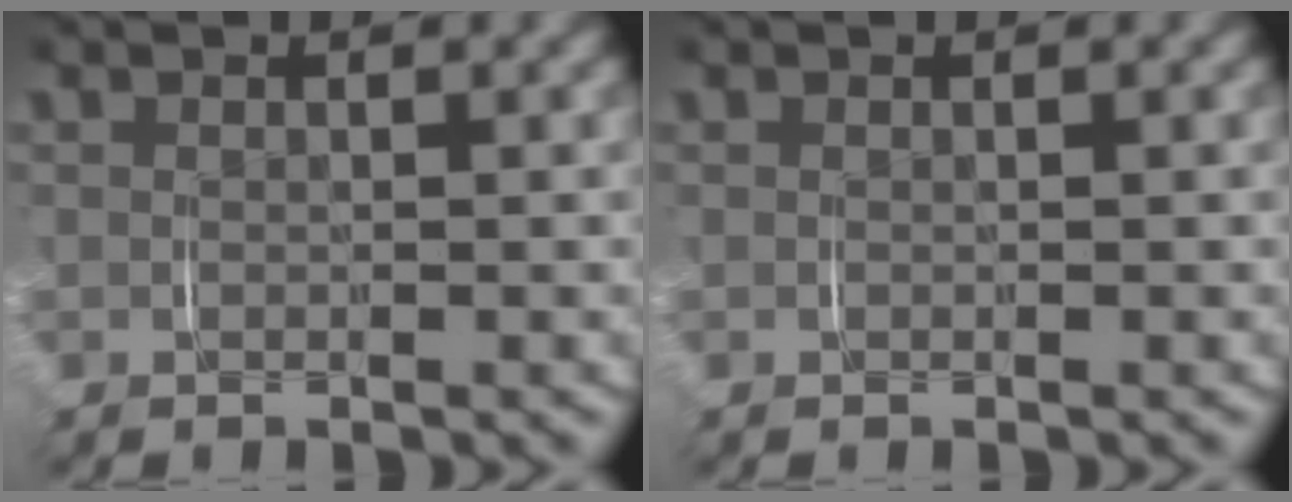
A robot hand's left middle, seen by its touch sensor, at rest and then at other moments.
{"total": 0.0}